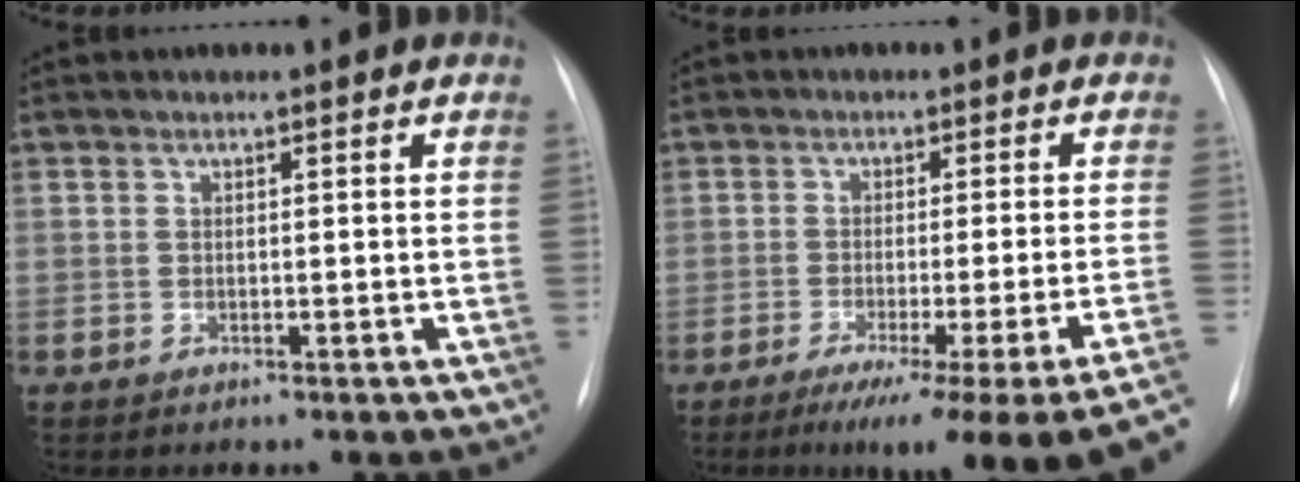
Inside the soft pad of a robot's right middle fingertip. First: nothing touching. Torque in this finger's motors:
{"motor_torque": [1.10, -1.04, 0.26, 0.13]}